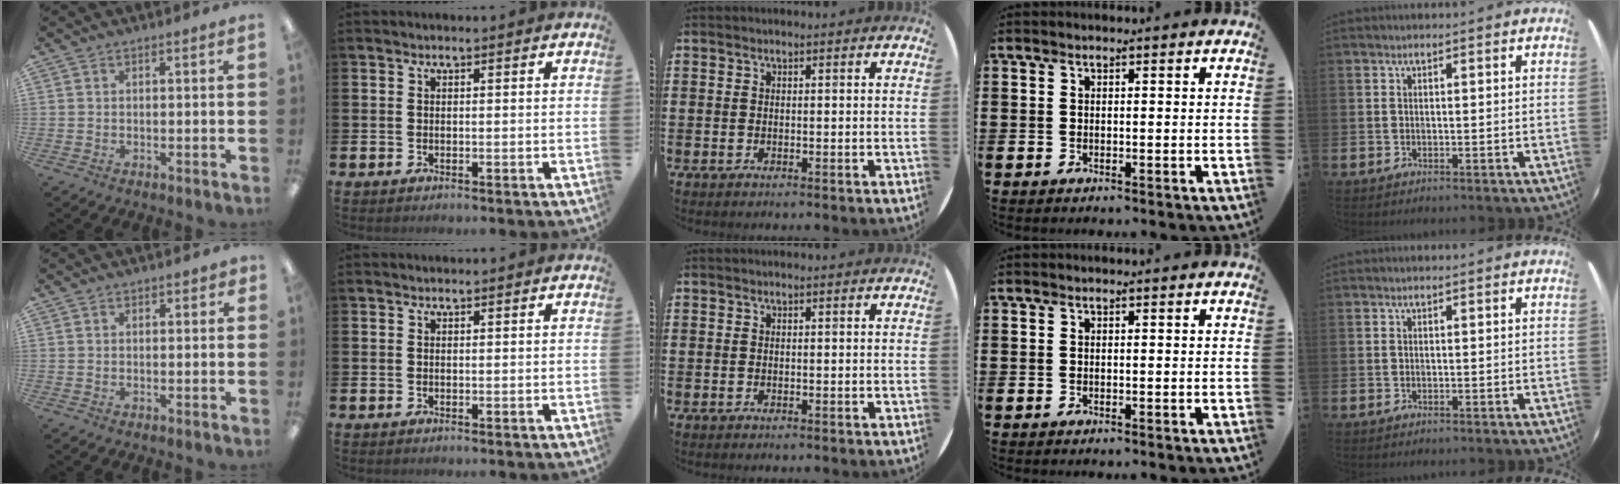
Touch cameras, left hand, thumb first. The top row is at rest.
{"thumb": {"total": 1.1, "force": [0.3, 0.7, 0.8], "torque": [-0.008, 0.001, 0.003]}, "index": {"total": 0.6, "force": [0.5, 0.1, 0.0], "torque": [0.014, -0.005, 0.007]}}